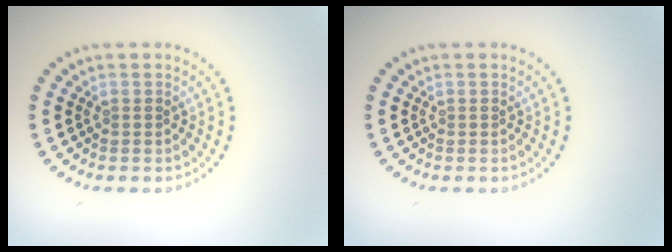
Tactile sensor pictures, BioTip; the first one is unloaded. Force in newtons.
{"total": 0.0}